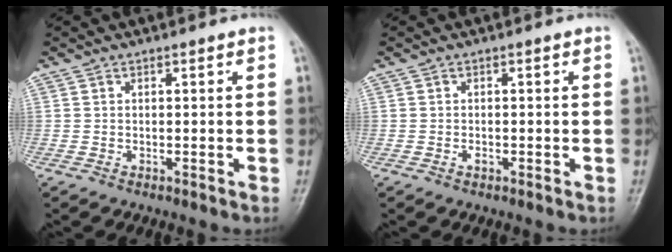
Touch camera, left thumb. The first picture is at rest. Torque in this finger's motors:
{"motor_torque": [-0.19, 0.10, 0.18, 0.03, 0.00]}